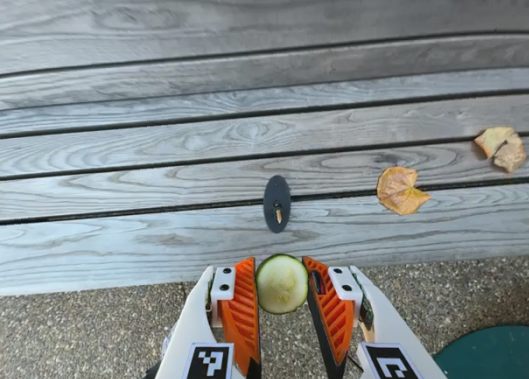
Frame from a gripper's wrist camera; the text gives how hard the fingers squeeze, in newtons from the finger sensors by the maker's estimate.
{"total": 7.8, "left": 7.6, "right": 7.9}